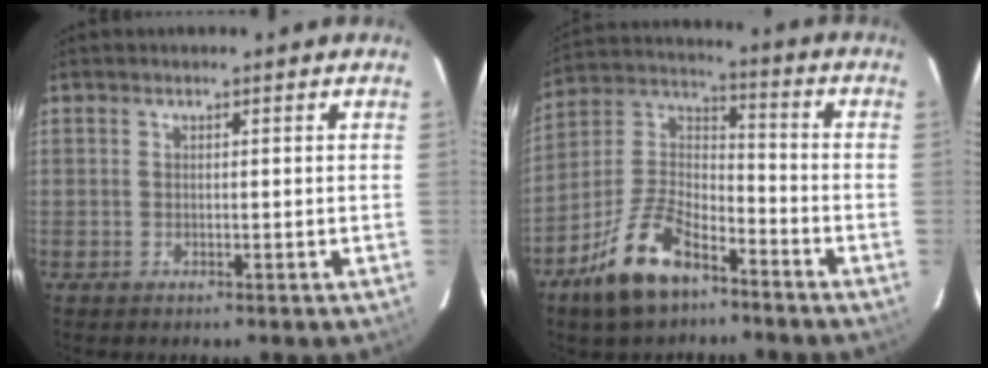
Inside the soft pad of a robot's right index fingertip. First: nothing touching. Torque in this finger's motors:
{"motor_torque": [1.08, -1.06, 0.74, 0.15]}